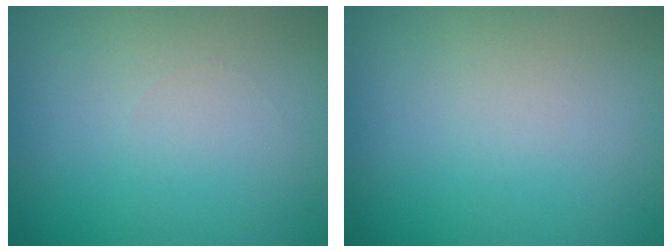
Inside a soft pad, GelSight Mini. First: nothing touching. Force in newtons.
{"total": 0.0}